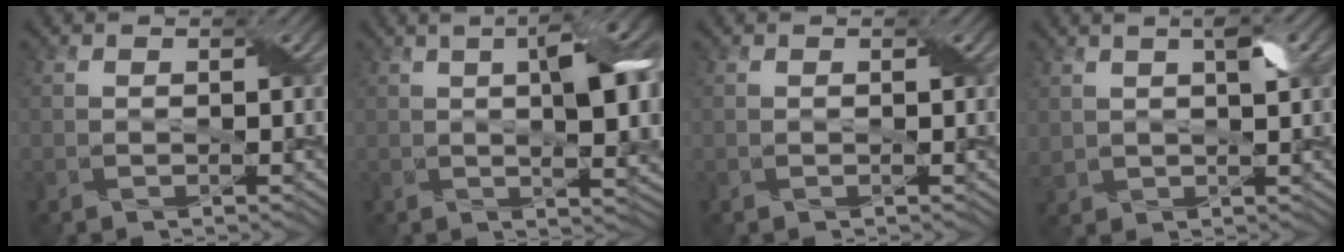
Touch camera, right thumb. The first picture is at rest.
{"total": 9.6, "force": [1.8, 3.0, 9.0], "torque": [-0.126, 0.013, 0.019]}
{"total": 0.0}
{"total": 4.7, "force": [1.9, 2.0, 3.8], "torque": [-0.082, 0.013, 0.039]}